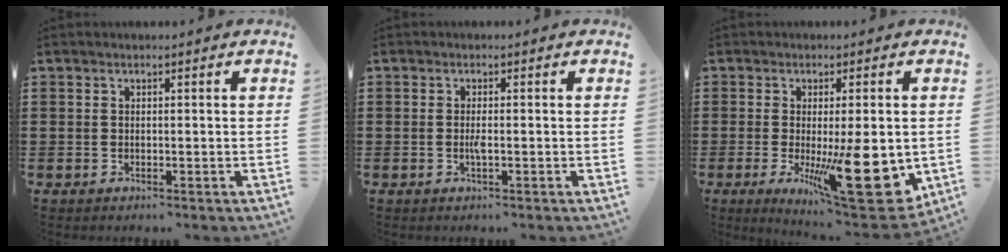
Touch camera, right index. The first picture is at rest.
{"total": 1.4, "force": [-0.3, 0.2, 1.3], "torque": [-0.027, -0.001, -0.006]}
{"total": 14.7, "force": [-2.9, 4.0, 13.8], "torque": [-0.203, -0.021, -0.032]}